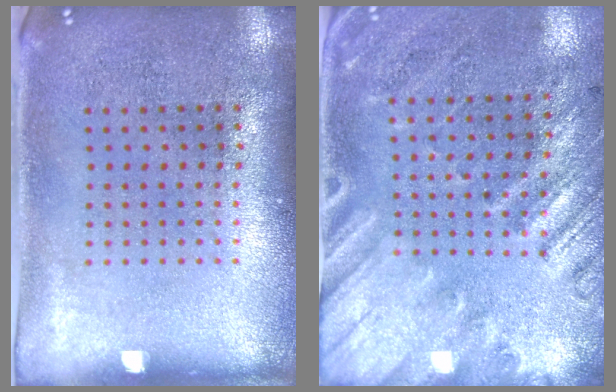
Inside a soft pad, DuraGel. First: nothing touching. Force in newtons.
{"total": 2.4, "press": 1.9, "slide": 1.6}